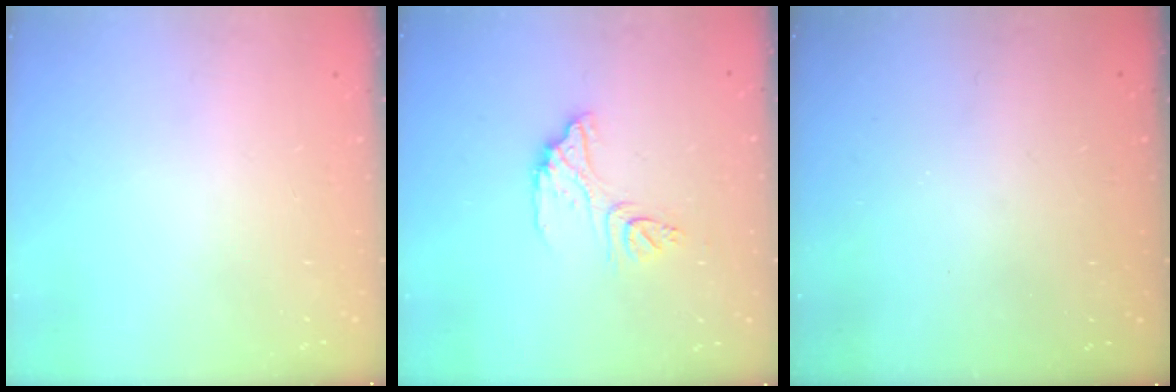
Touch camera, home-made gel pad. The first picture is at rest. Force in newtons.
{"total": 11.1, "press": 11.0, "slide": 1.0}
{"total": 3.3, "press": 3.3, "slide": 0.1}